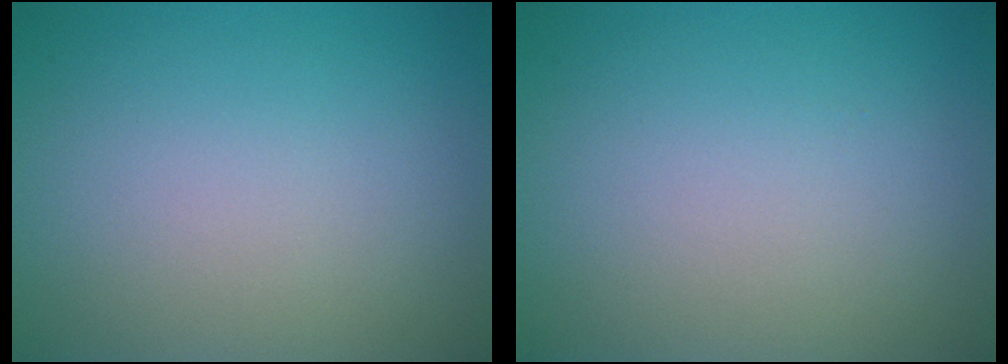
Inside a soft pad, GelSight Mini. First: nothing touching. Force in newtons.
{"total": 0.0}